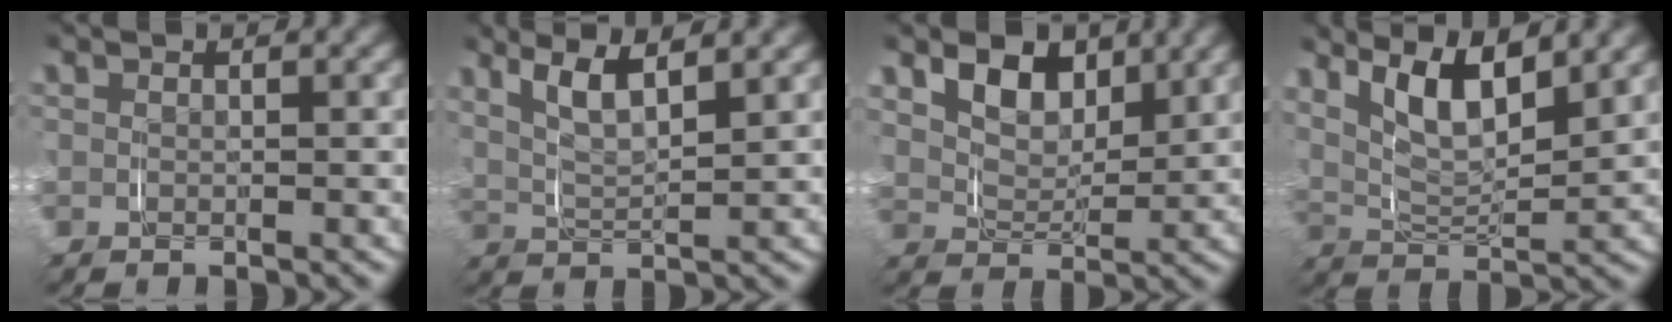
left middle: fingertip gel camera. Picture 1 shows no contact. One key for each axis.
{"total": 4.7, "fx": 2.5, "fy": 1.9, "fz": 3.5, "tx": -0.076, "ty": -0.003, "tz": 0.046}
{"total": 5.3, "fx": 2.9, "fy": 3.4, "fz": 2.8, "tx": -0.057, "ty": 0.002, "tz": 0.049}
{"total": 7.3, "fx": 3.6, "fy": 3.6, "fz": 5.1, "tx": -0.104, "ty": -0.004, "tz": 0.065}